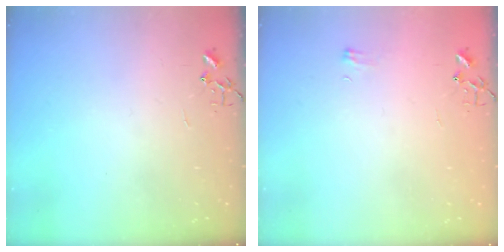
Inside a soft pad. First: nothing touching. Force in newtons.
{"total": 4.7, "press": 4.7, "slide": 0.5}